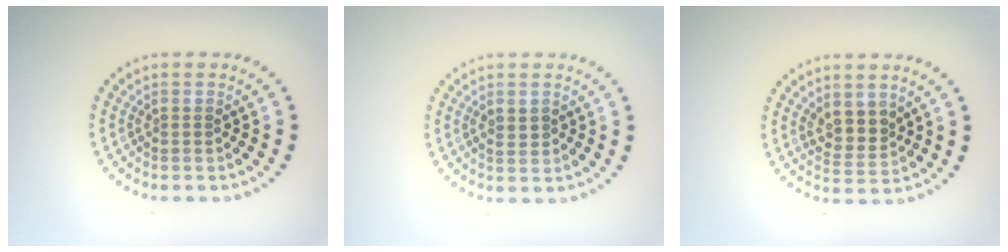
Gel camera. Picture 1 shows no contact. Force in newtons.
{"total": 0.8, "press": 0.8, "slide": 0.3}
{"total": 2.4, "press": 2.2, "slide": 1.2}